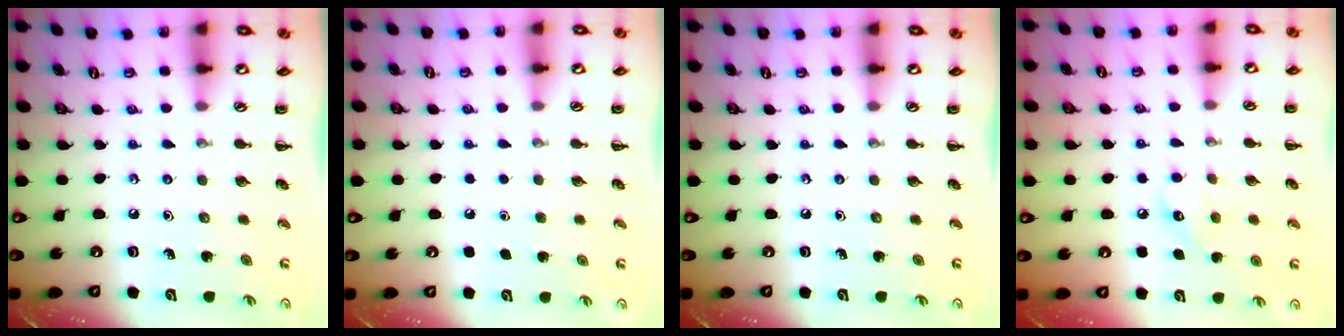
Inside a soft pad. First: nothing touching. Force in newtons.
{"total": 1.6, "press": 1.6, "slide": 0.1}
{"total": 0.0}
{"total": 7.9, "press": 7.7, "slide": 1.5}